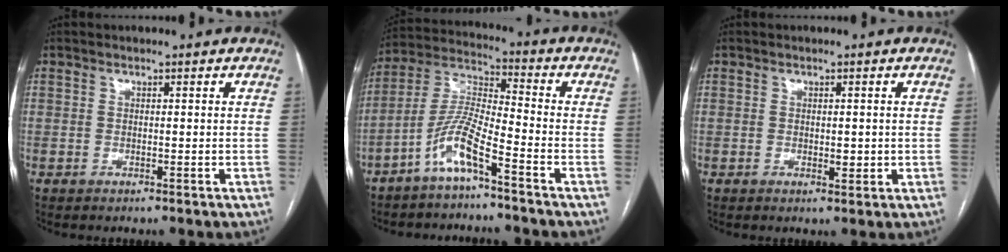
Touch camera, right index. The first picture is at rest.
{"total": 8.3, "force": [-5.2, 0.7, 6.4], "torque": [-0.145, 0.003, -0.110]}
{"total": 1.8, "force": [0.0, 1.0, 1.5], "torque": [-0.018, -0.002, 0.002]}